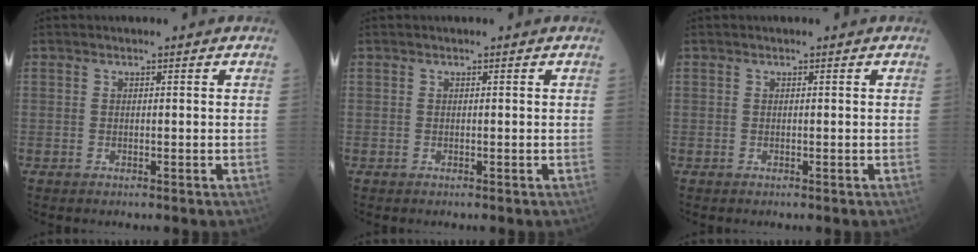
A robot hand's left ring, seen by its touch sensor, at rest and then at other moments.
{"total": 0.0}
{"total": 0.0}